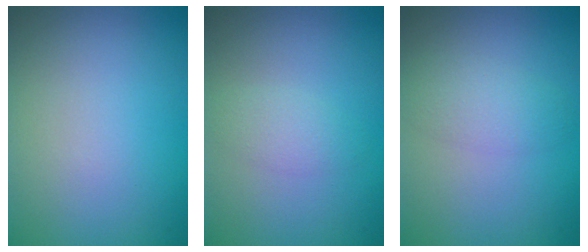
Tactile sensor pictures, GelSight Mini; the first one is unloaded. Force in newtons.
{"total": 1.6, "press": 1.6, "slide": 0.1}
{"total": 2.4, "press": 2.4, "slide": 0.1}